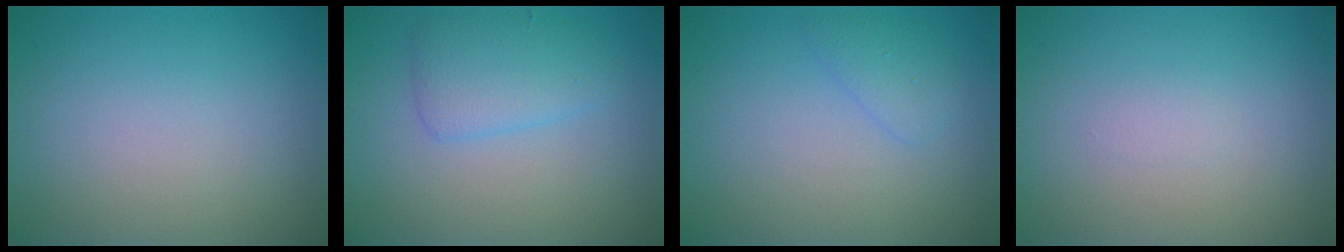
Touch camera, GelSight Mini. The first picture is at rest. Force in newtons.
{"total": 3.1, "press": 3.1, "slide": 0.1}
{"total": 1.4, "press": 1.4, "slide": 0.2}
{"total": 0.5, "press": 0.5, "slide": 0.0}